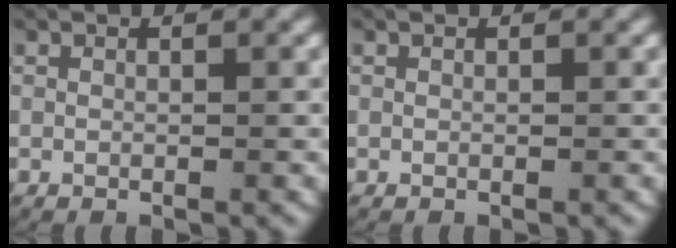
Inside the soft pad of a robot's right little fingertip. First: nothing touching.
{"total": 0.0}